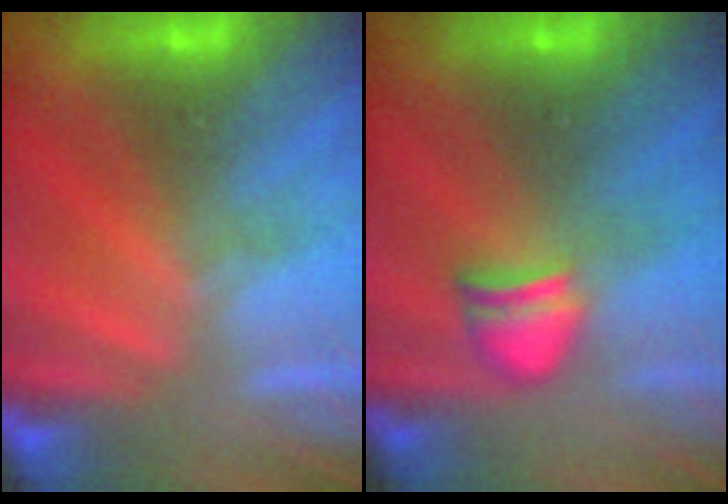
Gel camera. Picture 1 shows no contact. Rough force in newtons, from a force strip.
{"total": 2.3}